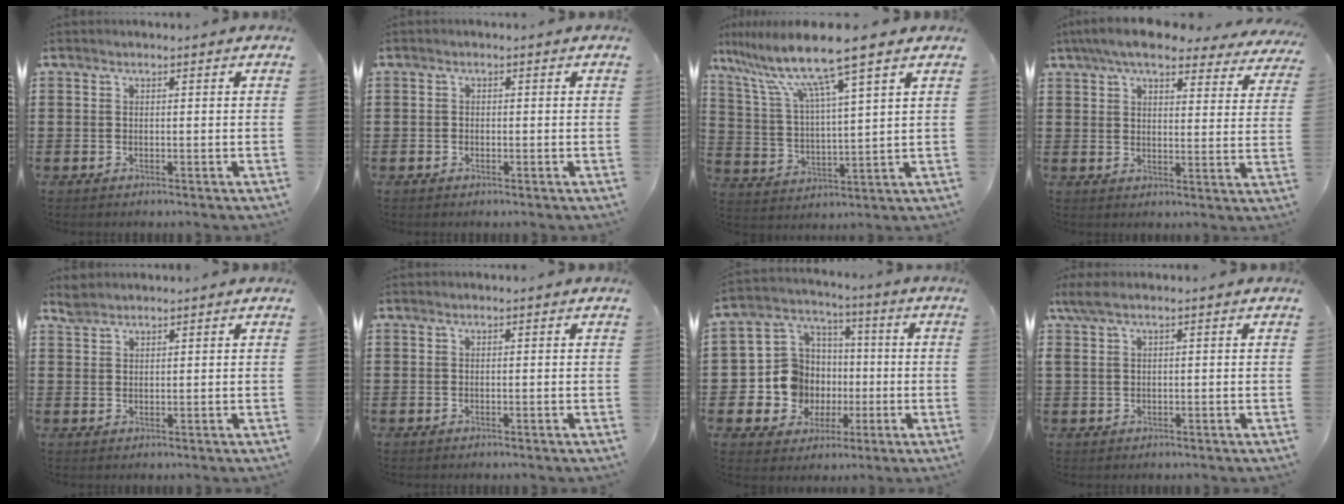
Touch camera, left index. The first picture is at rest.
{"total": 0.7, "force": [-0.5, 0.6, 0.1], "torque": [-0.005, 0.001, -0.010]}
{"total": 11.0, "force": [8.2, -0.2, 7.2], "torque": [-0.168, -0.038, 0.134]}
{"total": 7.7, "force": [6.6, 1.3, 3.7], "torque": [-0.087, -0.021, 0.118]}
{"total": 2.0, "force": [1.9, 0.6, 0.4], "torque": [-0.013, 0.001, 0.038]}
{"total": 0.0}
{"total": 10.3, "force": [-0.9, 9.9, 2.5], "torque": [-0.110, 0.004, -0.007]}
{"total": 2.4, "force": [0.6, 0.8, 2.2], "torque": [-0.057, -0.002, 0.004]}